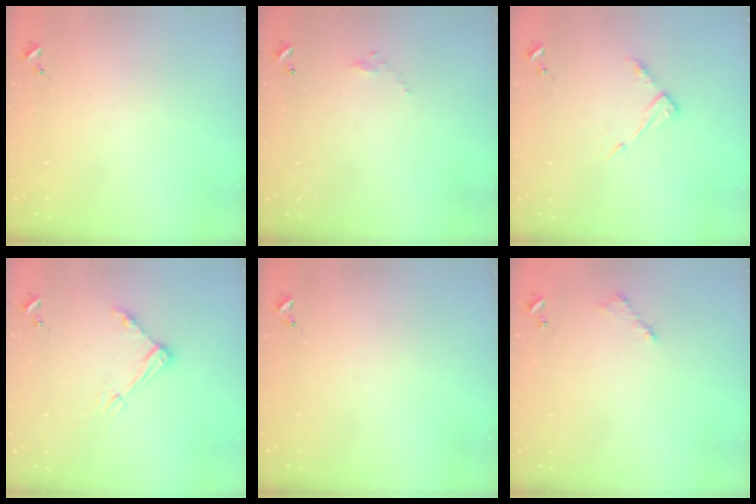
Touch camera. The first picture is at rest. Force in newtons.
{"total": 4.0, "press": 4.0, "slide": 0.2}
{"total": 7.4, "press": 7.4, "slide": 0.6}
{"total": 9.1, "press": 9.1, "slide": 0.8}
{"total": 0.0}
{"total": 3.1, "press": 3.1, "slide": 0.4}